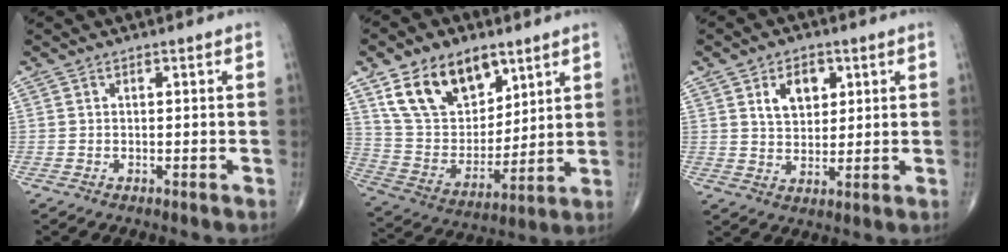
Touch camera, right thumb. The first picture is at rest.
{"total": 18.0, "force": [10.1, 11.1, 10.0], "torque": [-0.135, -0.038, 0.197]}
{"total": 7.1, "force": [2.8, 4.7, 4.4], "torque": [-0.046, -0.015, 0.048]}